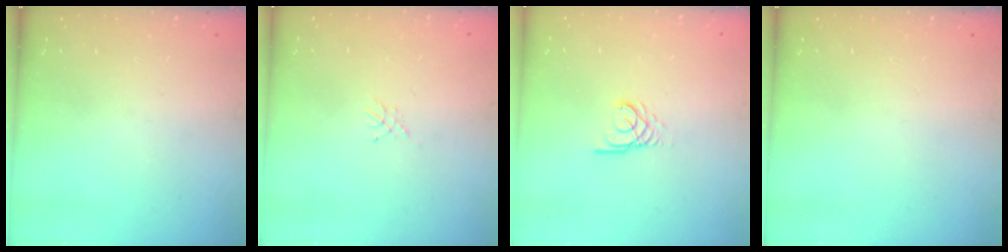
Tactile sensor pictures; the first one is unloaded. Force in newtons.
{"total": 2.3, "press": 2.2, "slide": 0.3}
{"total": 2.4, "press": 2.4, "slide": 0.1}
{"total": 0.0}